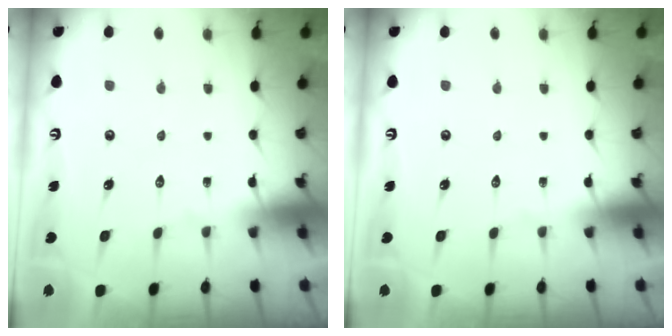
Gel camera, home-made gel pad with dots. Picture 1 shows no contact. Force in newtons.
{"total": 0.0}